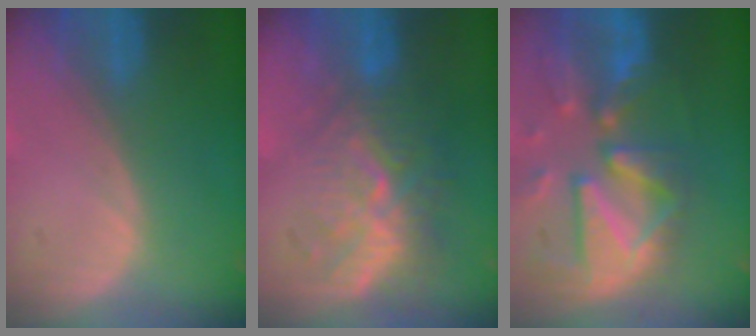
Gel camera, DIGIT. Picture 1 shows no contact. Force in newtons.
{"total": 9.6, "press": 8.6, "slide": 4.1}
{"total": 12.3, "press": 10.6, "slide": 6.2}